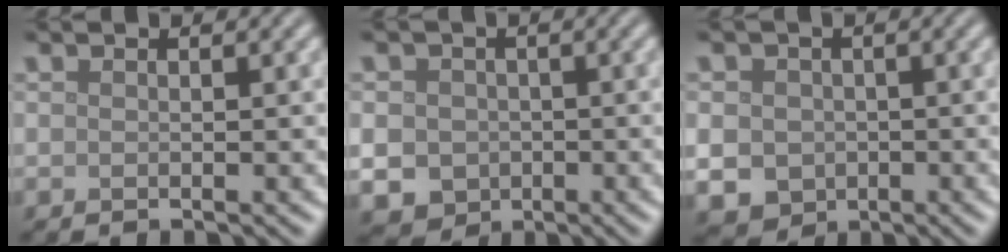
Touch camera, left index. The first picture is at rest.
{"total": 5.7, "force": [-0.7, 5.4, 1.7], "torque": [-0.040, -0.002, -0.031]}
{"total": 4.8, "force": [-0.4, 4.5, 1.7], "torque": [-0.036, -0.004, -0.019]}